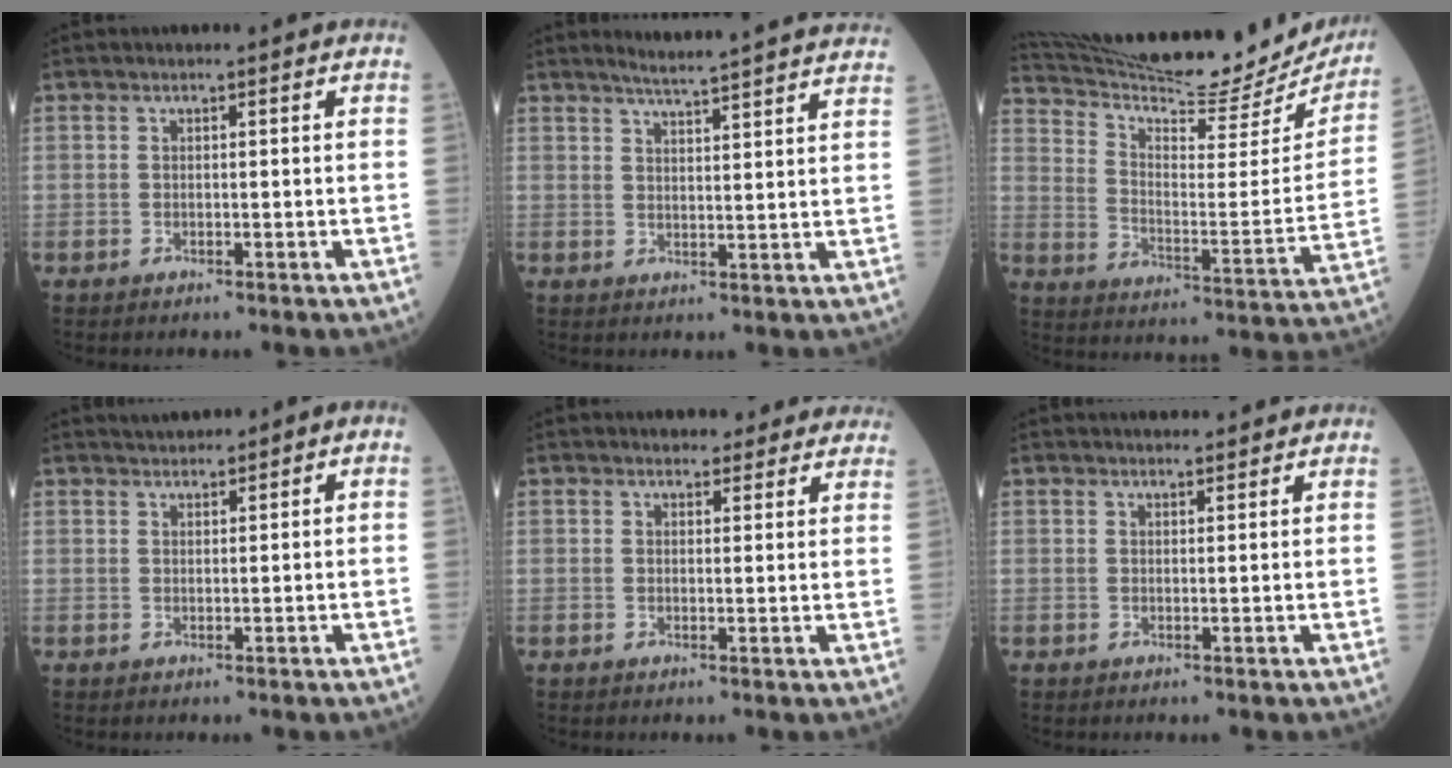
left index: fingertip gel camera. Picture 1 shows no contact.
{"total": 14.6, "force": [13.8, -0.6, 4.8], "torque": [-0.073, -0.028, 0.163]}
{"total": 27.1, "force": [25.2, 4.2, 9.0], "torque": [-0.155, -0.067, 0.338]}
{"total": 2.1, "force": [1.4, 0.8, 1.3], "torque": [-0.029, 0.021, 0.028]}
{"total": 5.8, "force": [5.2, 2.1, 1.1], "torque": [0.003, 0.009, 0.050]}
{"total": 4.4, "force": [4.2, 0.9, 1.2], "torque": [-0.012, 0.020, 0.051]}